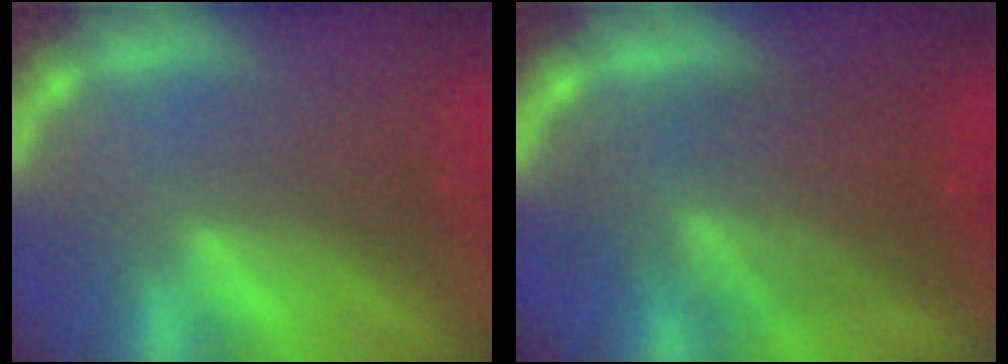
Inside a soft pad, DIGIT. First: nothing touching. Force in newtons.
{"total": 9.1}